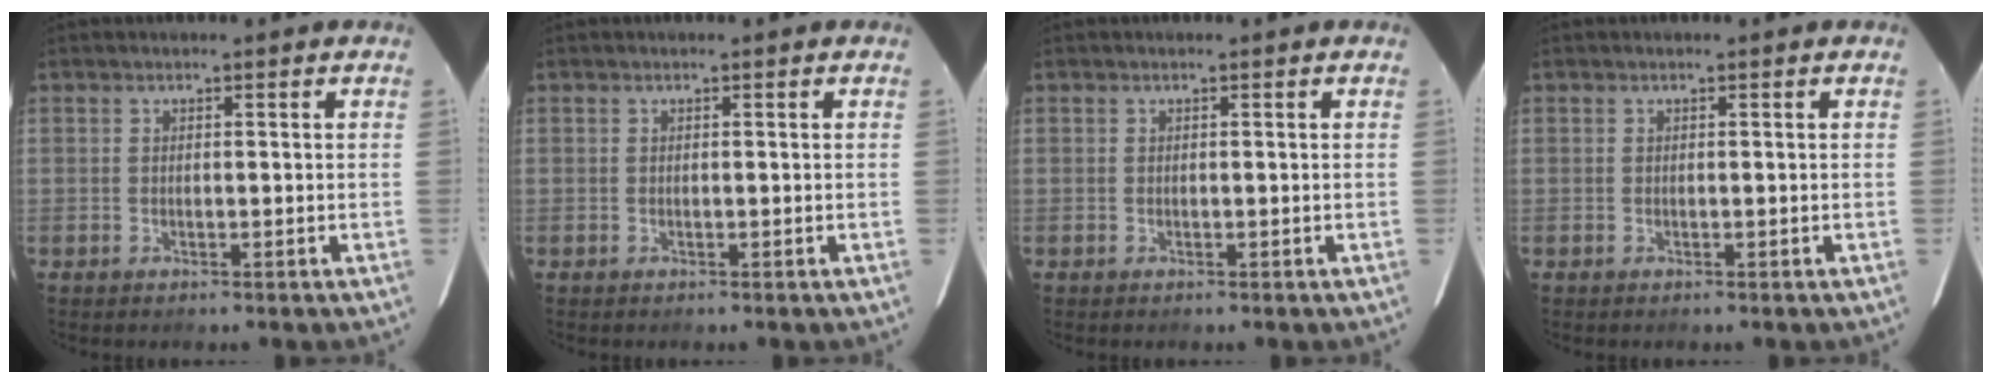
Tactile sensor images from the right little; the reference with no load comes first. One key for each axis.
{"total": 0.0}
{"total": 0.0}
{"total": 0.0}